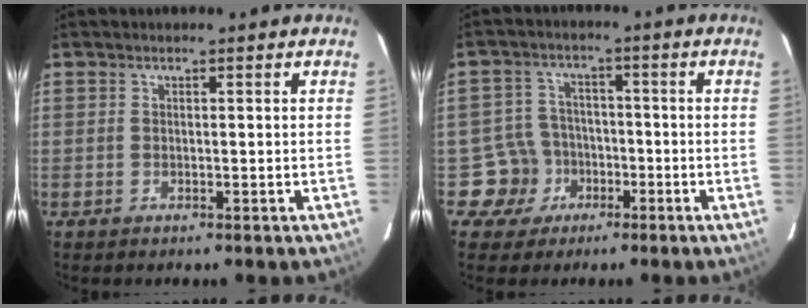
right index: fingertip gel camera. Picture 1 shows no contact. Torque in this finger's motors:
{"motor_torque": [0.08, -0.04, -0.86, -0.21]}